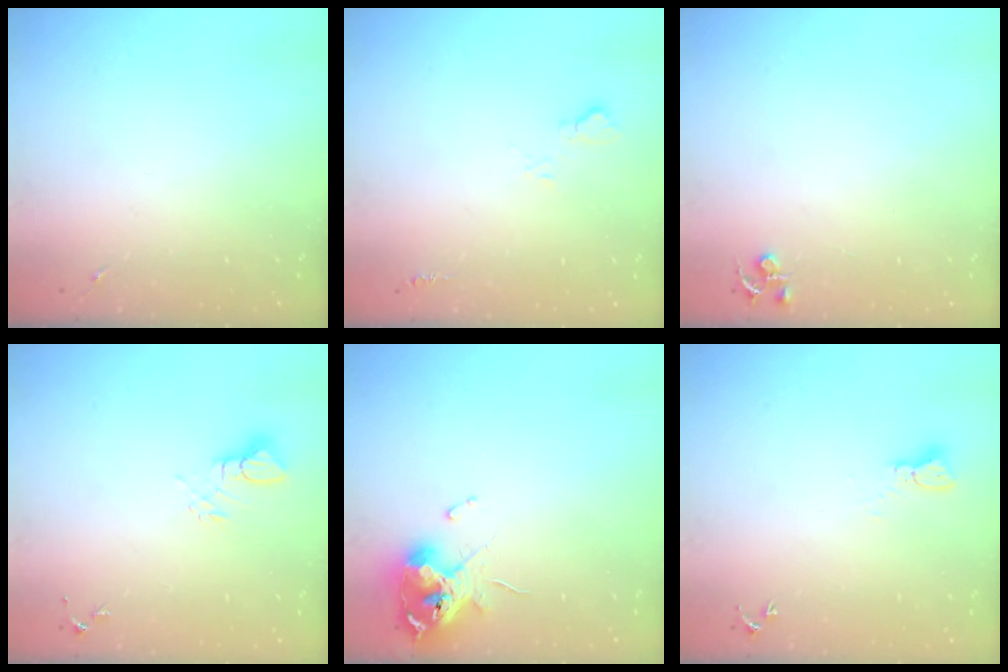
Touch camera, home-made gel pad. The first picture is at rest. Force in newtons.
{"total": 5.0, "press": 5.0, "slide": 0.6}
{"total": 4.5, "press": 4.4, "slide": 0.5}
{"total": 5.0, "press": 4.9, "slide": 0.5}
{"total": 11.2, "press": 11.2, "slide": 1.3}
{"total": 2.3, "press": 2.3, "slide": 0.3}